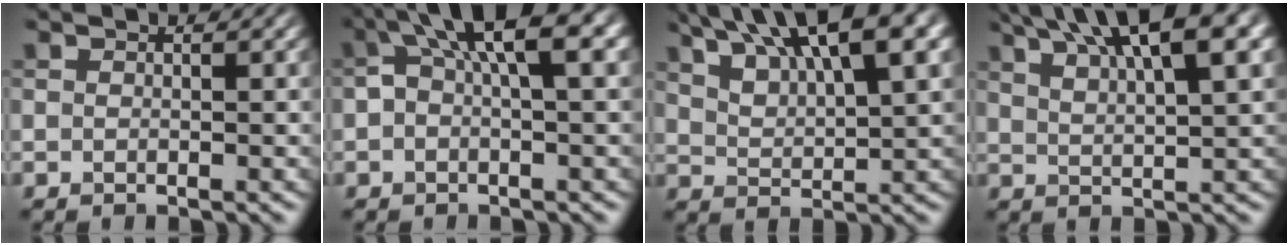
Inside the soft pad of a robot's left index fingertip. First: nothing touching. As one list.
[{"total": 6.8, "force": [1.7, 2.3, 6.2], "torque": [-0.108, 0.020, 0.024]}, {"total": 13.0, "force": [8.3, 4.2, 9.1], "torque": [-0.151, 0.036, 0.119]}, {"total": 11.9, "force": [7.1, 3.5, 8.8], "torque": [-0.119, 0.035, 0.097]}]